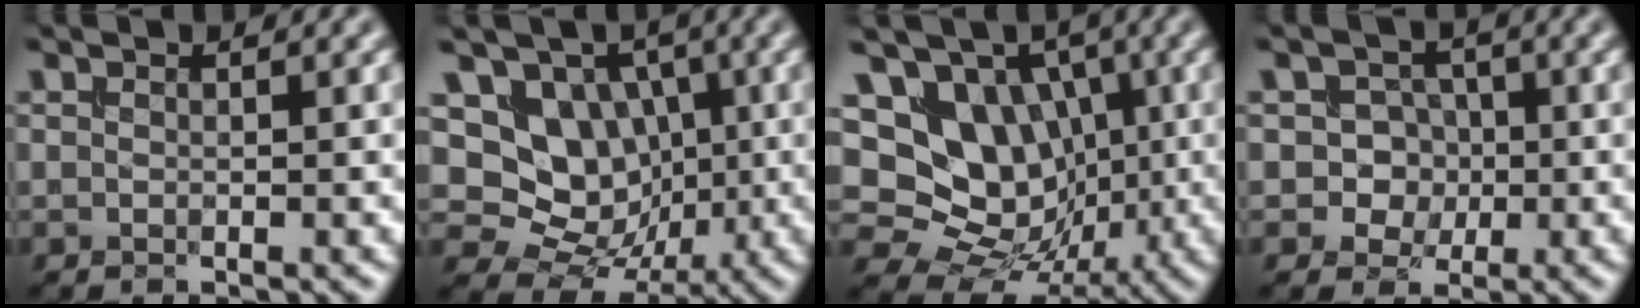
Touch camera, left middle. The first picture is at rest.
{"total": 10.2, "force": [1.7, 8.7, 5.2], "torque": [-0.084, 0.024, -0.004]}
{"total": 13.2, "force": [2.1, 11.3, 6.5], "torque": [-0.137, 0.043, 0.013]}
{"total": 4.0, "force": [-0.4, 3.7, 1.6], "torque": [-0.005, 0.015, -0.027]}